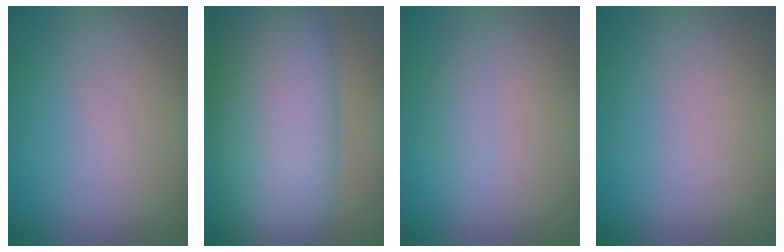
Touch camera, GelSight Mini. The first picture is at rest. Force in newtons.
{"total": 13.7, "press": 13.7, "slide": 0.2}
{"total": 0.9, "press": 0.9, "slide": 0.0}
{"total": 0.0}